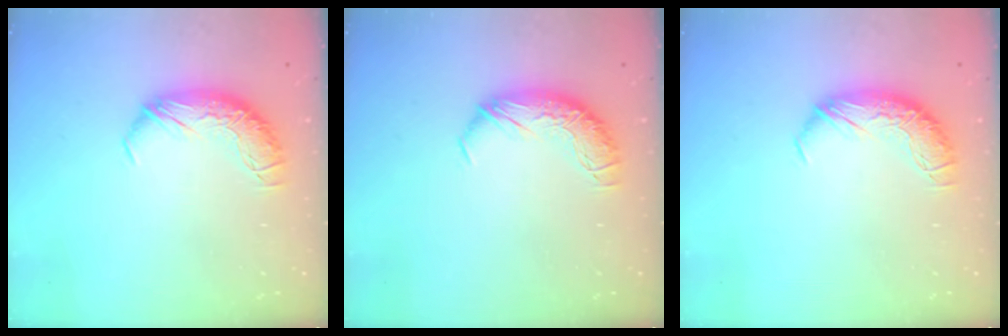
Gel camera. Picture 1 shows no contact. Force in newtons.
{"total": 0.0}
{"total": 0.0}